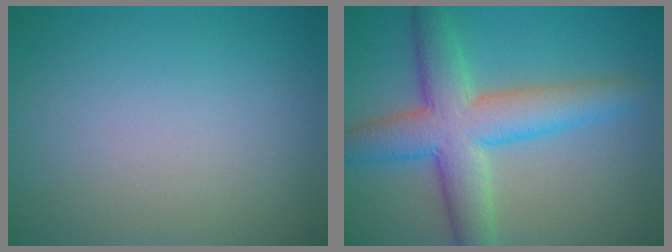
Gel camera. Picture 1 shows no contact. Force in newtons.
{"total": 7.9, "press": 7.9, "slide": 0.3}